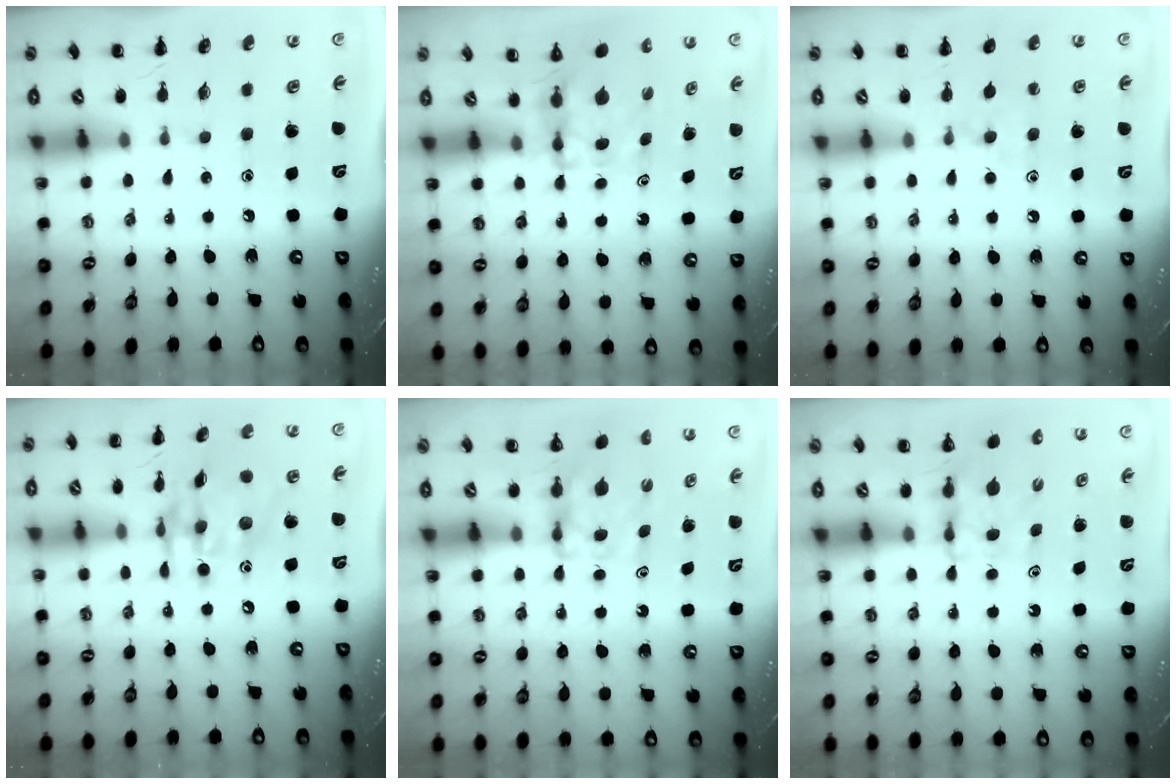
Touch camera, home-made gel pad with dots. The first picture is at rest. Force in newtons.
{"total": 3.9, "press": 3.9, "slide": 0.3}
{"total": 4.8, "press": 4.5, "slide": 1.7}
{"total": 14.9, "press": 14.7, "slide": 2.6}
{"total": 6.3, "press": 6.3, "slide": 0.7}
{"total": 4.9, "press": 4.9, "slide": 0.3}